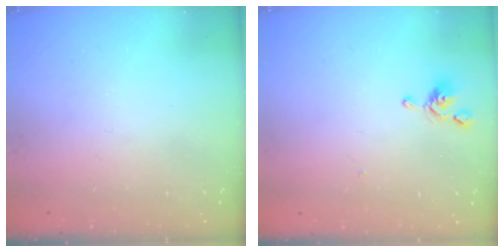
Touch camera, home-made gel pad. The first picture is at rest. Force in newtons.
{"total": 0.6, "press": 0.3, "slide": 0.6}